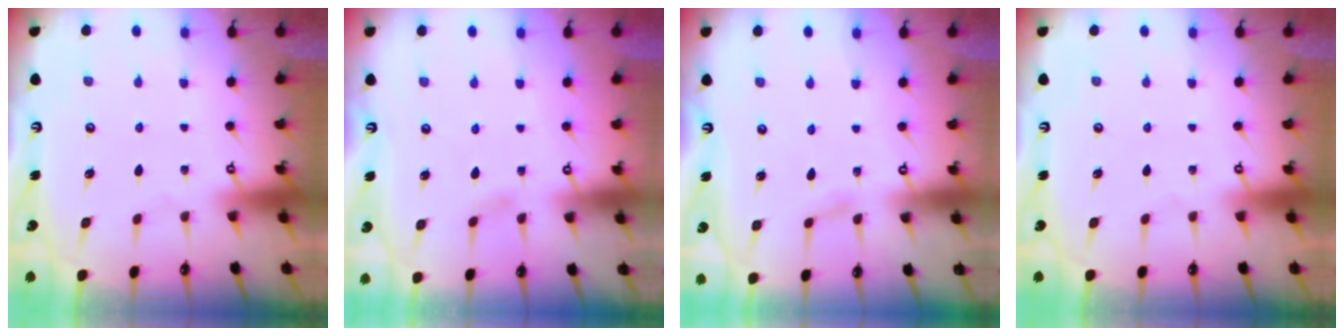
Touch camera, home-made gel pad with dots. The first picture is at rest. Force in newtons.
{"total": 2.8, "press": 2.8, "slide": 0.3}
{"total": 2.1, "press": 2.1, "slide": 0.3}
{"total": 0.0}